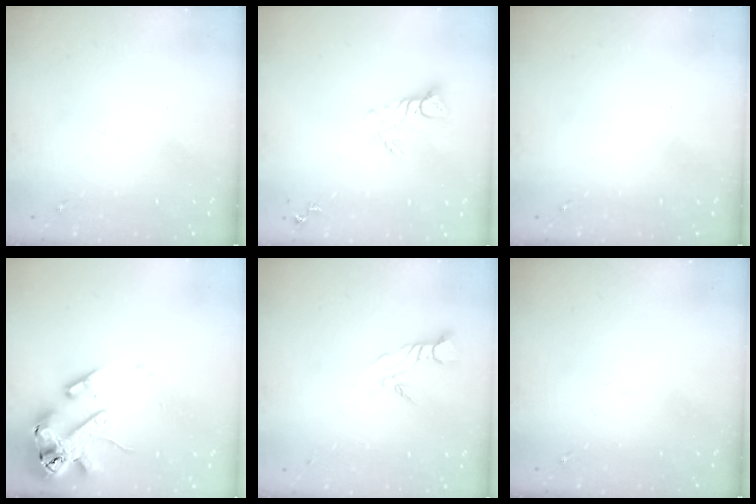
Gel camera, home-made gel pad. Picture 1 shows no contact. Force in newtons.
{"total": 7.6, "press": 7.6, "slide": 0.7}
{"total": 0.0}
{"total": 18.6, "press": 18.4, "slide": 2.8}
{"total": 4.3, "press": 4.3, "slide": 0.3}
{"total": 0.0}